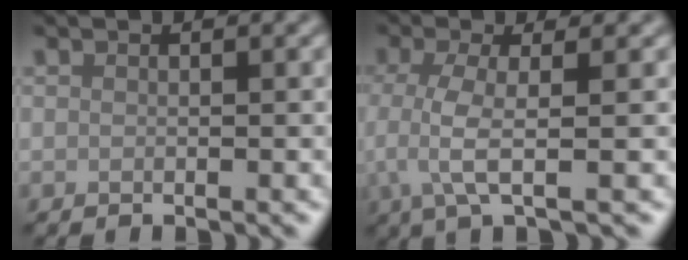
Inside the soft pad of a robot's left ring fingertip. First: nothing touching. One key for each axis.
{"total": 3.7, "fx": -0.3, "fy": 0.9, "fz": 3.6, "tx": -0.077, "ty": -0.007, "tz": -0.008}